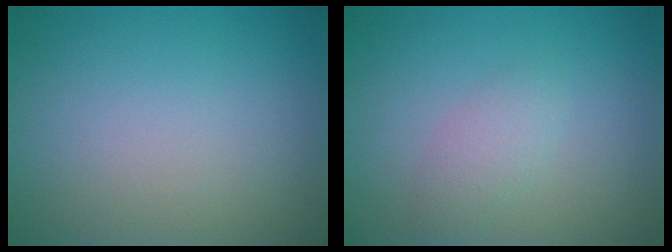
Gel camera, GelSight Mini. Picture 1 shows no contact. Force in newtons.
{"total": 1.8, "press": 1.8, "slide": 0.1}